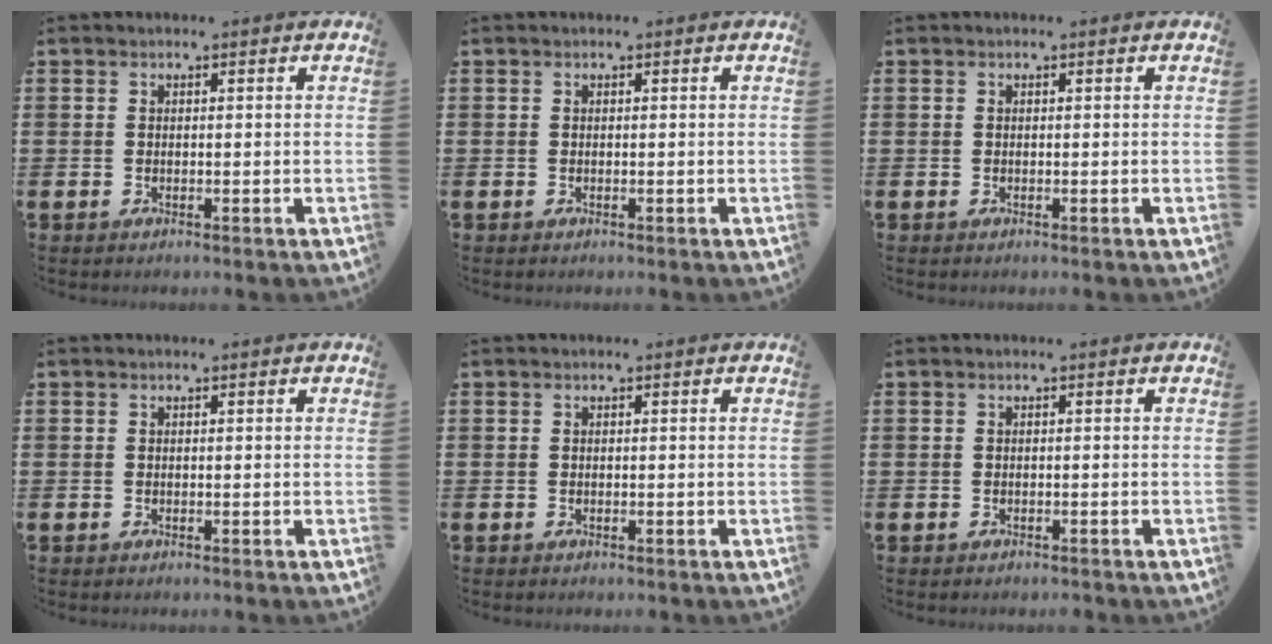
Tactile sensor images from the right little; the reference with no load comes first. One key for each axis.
{"total": 0.0}
{"total": 0.0}
{"total": 0.0}
{"total": 0.0}
{"total": 0.0}